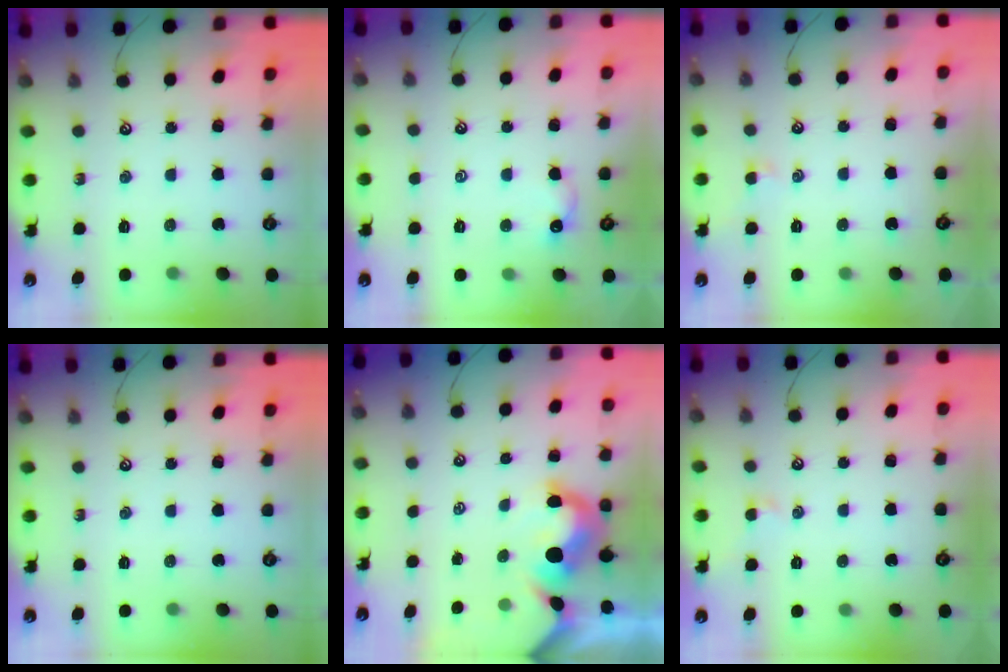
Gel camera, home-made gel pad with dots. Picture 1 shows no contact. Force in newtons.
{"total": 0.8, "press": 0.6, "slide": 0.5}
{"total": 0.0}
{"total": 0.0}
{"total": 4.4, "press": 4.3, "slide": 1.0}
{"total": 0.0}